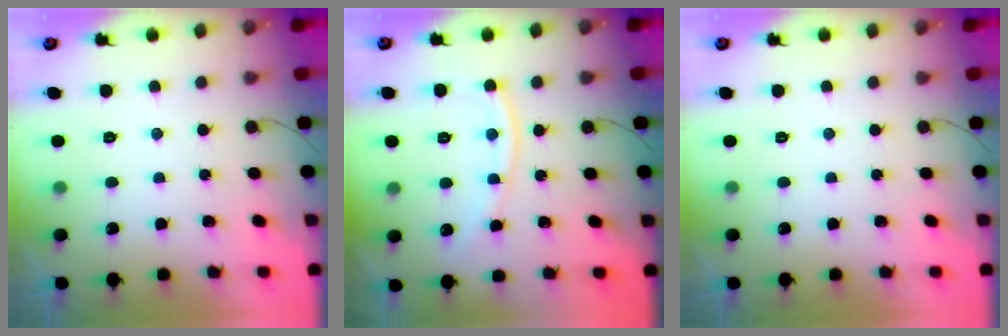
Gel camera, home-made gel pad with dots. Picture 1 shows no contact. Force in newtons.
{"total": 9.9, "press": 9.8, "slide": 1.1}
{"total": 0.0}